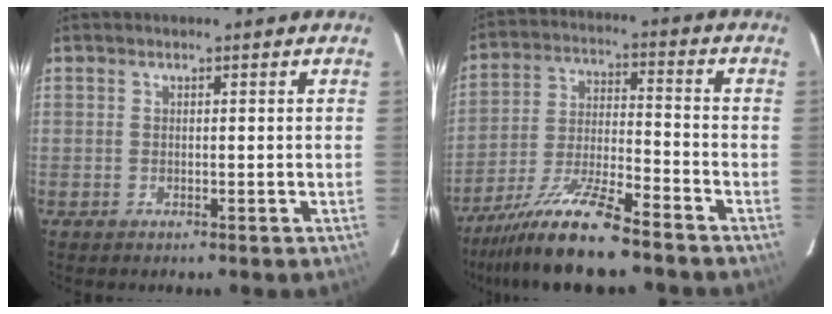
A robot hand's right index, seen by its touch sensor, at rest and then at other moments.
{"total": 12.3, "force": [-9.7, 0.6, 7.5], "torque": [-0.141, -0.018, -0.177]}